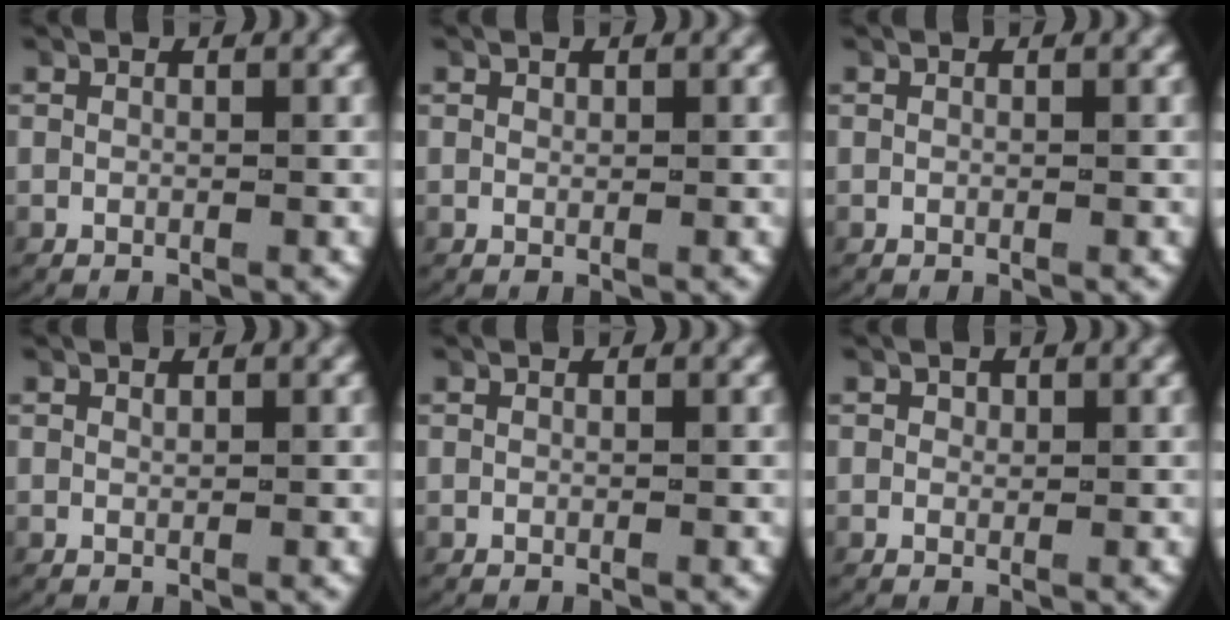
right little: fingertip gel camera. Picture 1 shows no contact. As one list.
[{"total": 0.0}, {"total": 0.0}, {"total": 0.0}, {"total": 0.0}, {"total": 0.6, "force": [0.2, 0.5, 0.2], "torque": [-0.006, -0.004, 0.007]}]